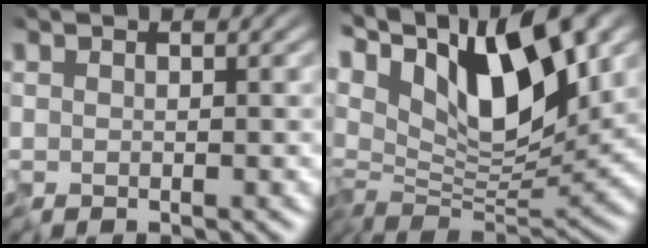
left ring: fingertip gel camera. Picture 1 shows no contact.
{"total": 12.7, "force": [3.3, 5.5, 10.9], "torque": [-0.175, 0.011, 0.044]}